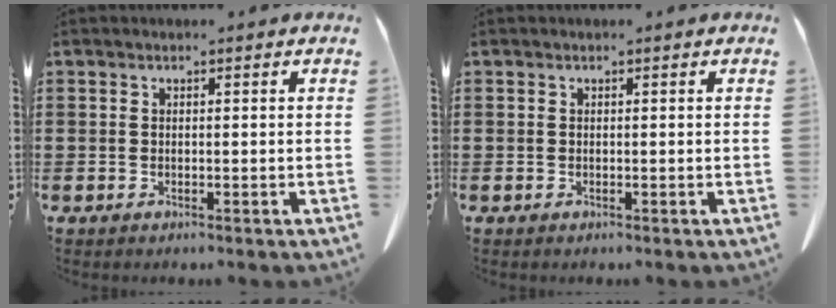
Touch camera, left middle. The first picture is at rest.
{"total": 0.0}